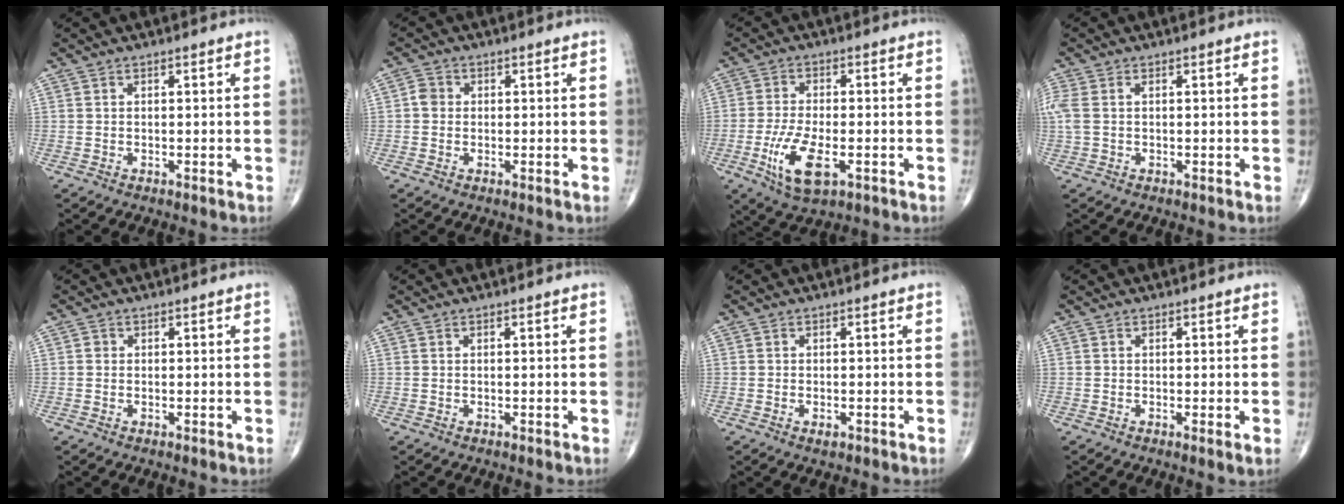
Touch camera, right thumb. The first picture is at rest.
{"total": 2.3, "force": [0.0, 2.1, 1.0], "torque": [-0.009, 0.005, -0.005]}
{"total": 9.7, "force": [-3.3, 4.1, 8.2], "torque": [-0.165, -0.001, -0.056]}
{"total": 4.2, "force": [0.5, 2.5, 3.4], "torque": [-0.117, 0.016, 0.012]}
{"total": 0.7, "force": [0.0, 0.7, 0.2], "torque": [0.001, 0.002, -0.001]}
{"total": 0.0}
{"total": 1.2, "force": [-0.5, 0.6, 0.9], "torque": [-0.014, -0.001, -0.007]}
{"total": 1.2, "force": [-0.1, 0.0, 1.1], "torque": [-0.024, -0.005, -0.005]}